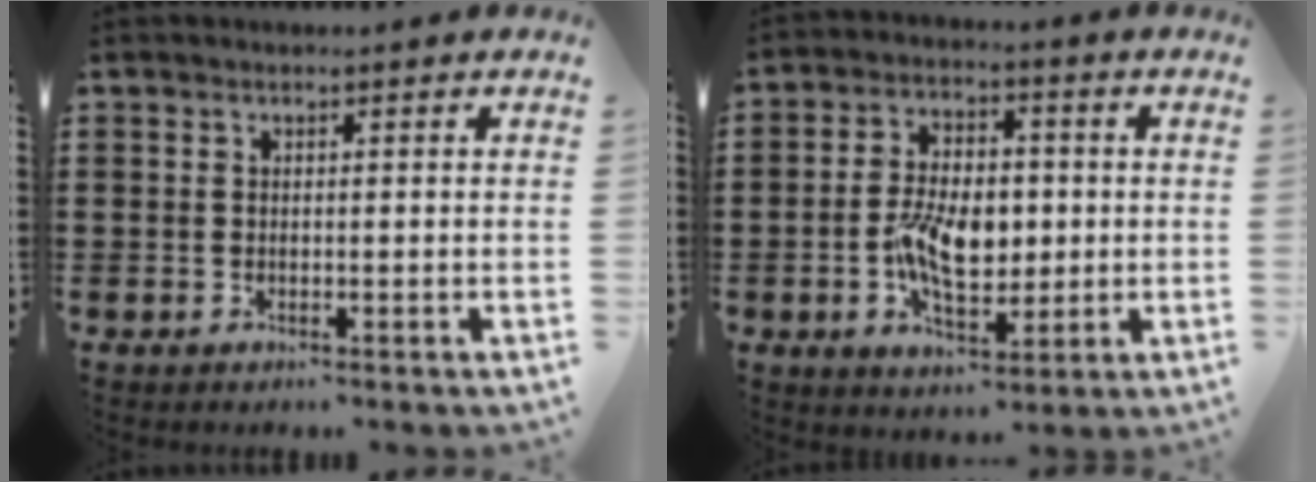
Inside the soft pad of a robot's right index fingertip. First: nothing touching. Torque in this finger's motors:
{"motor_torque": [2.14, 0.00, 1.05, 0.21]}